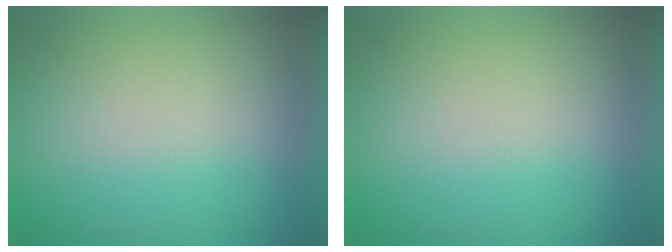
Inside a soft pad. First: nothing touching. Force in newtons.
{"total": 0.0}